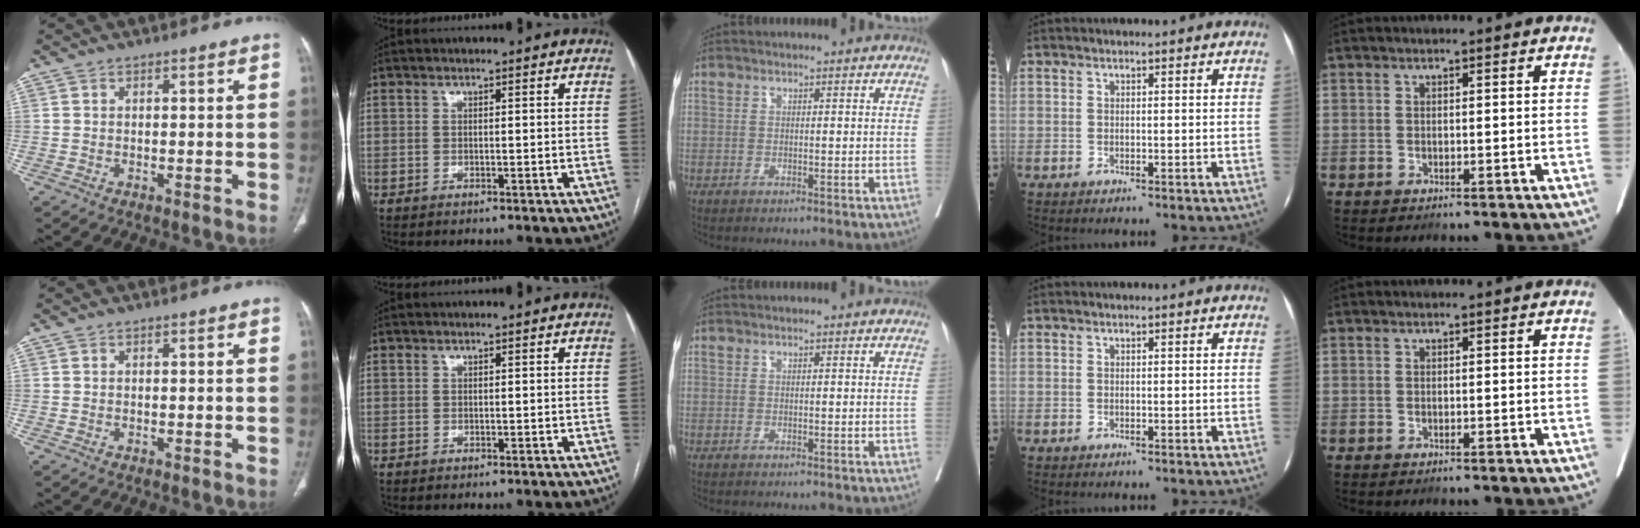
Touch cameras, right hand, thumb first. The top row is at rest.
{}